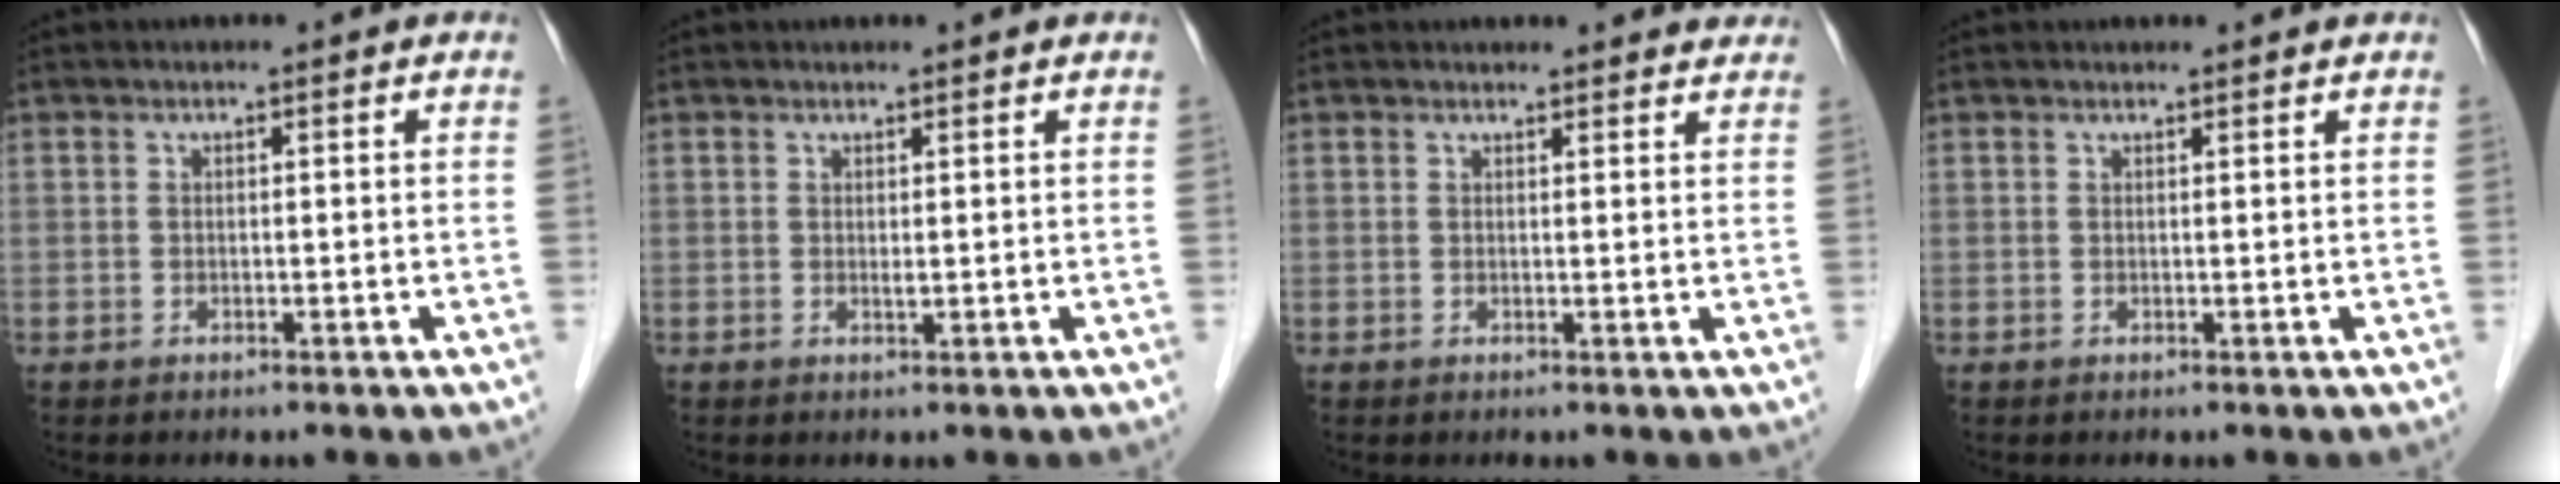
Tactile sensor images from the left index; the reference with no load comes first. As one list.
[{"total": 1.5, "force": [1.1, 0.7, 0.8], "torque": [-0.009, -0.003, 0.017]}, {"total": 7.4, "force": [6.9, 2.6, 1.1], "torque": [0.019, 0.009, 0.061]}, {"total": 2.2, "force": [2.1, 0.7, 0.4], "torque": [0.004, 0.012, 0.026]}]